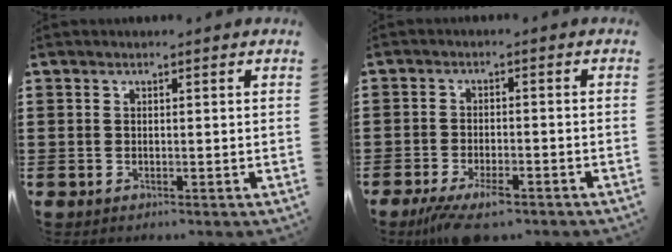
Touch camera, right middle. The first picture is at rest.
{"total": 5.1, "force": [-3.7, 1.4, 3.2], "torque": [-0.070, -0.007, -0.071]}